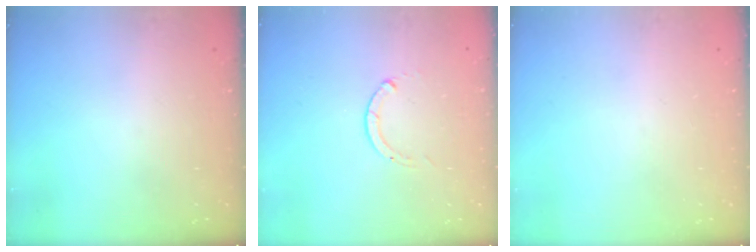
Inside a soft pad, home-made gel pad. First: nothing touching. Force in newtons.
{"total": 0.0}
{"total": 0.0}